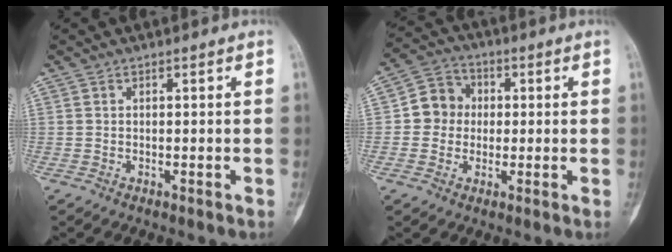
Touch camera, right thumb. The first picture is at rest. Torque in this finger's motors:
{"motor_torque": [0.07, 0.06, 0.03, -0.03, 0.01]}